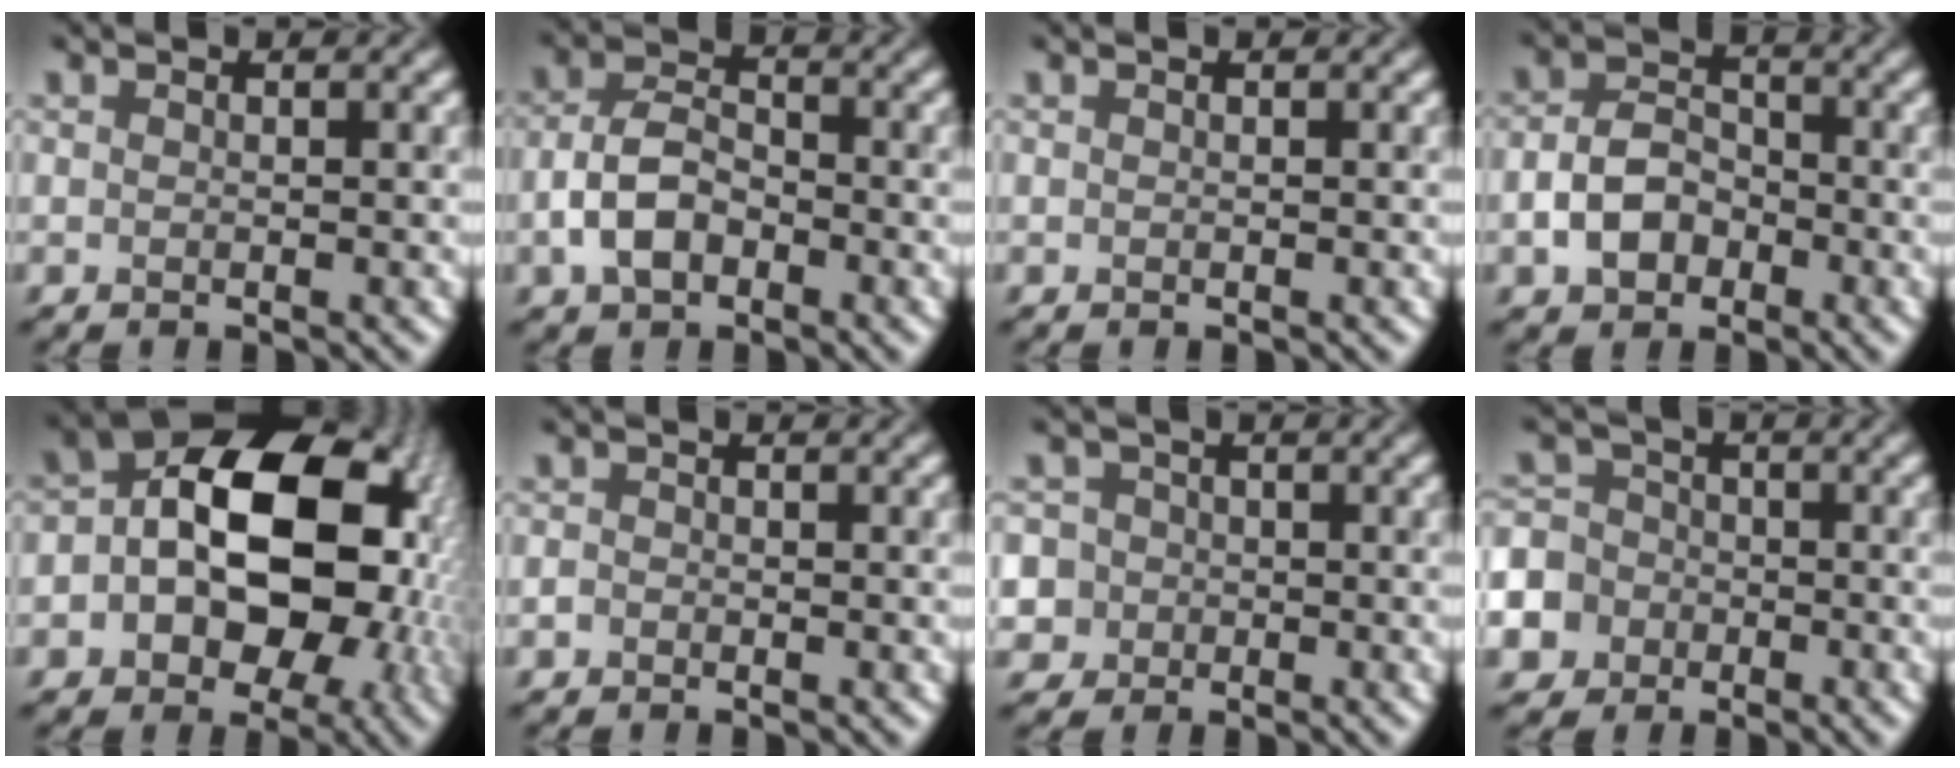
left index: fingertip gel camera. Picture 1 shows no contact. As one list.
[{"total": 4.3, "force": [-1.6, 2.7, 2.9], "torque": [-0.059, 0.005, -0.039]}, {"total": 0.0}, {"total": 4.1, "force": [-1.6, 2.9, 2.4], "torque": [-0.045, 0.004, -0.032]}, {"total": 17.0, "force": [-0.2, 11.3, 12.7], "torque": [-0.157, 0.003, -0.006]}, {"total": 0.7, "force": [-0.4, 0.6, 0.2], "torque": [-0.001, -0.003, -0.009]}, {"total": 5.7, "force": [-0.4, 5.5, 1.5], "torque": [-0.029, 0.025, -0.034]}, {"total": 9.4, "force": [-4.7, 7.9, 2.0], "torque": [-0.064, -0.022, -0.107]}]